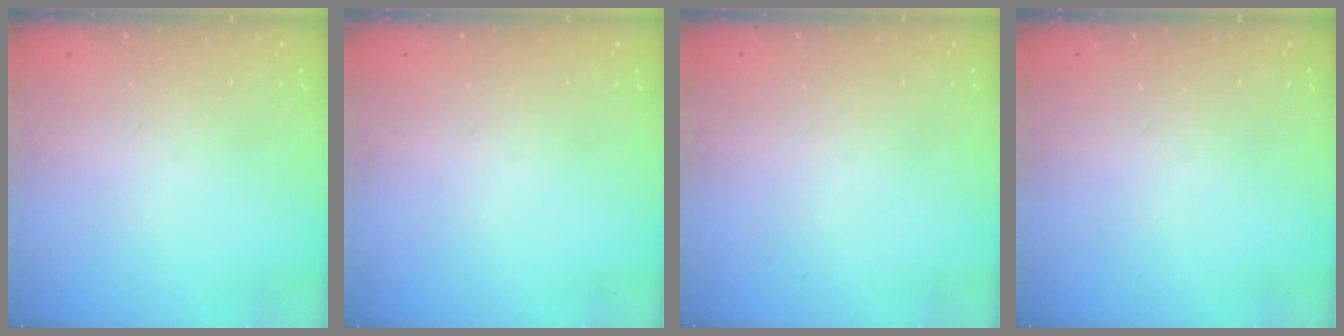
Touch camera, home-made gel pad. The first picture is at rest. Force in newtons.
{"total": 0.0}
{"total": 0.0}
{"total": 0.0}